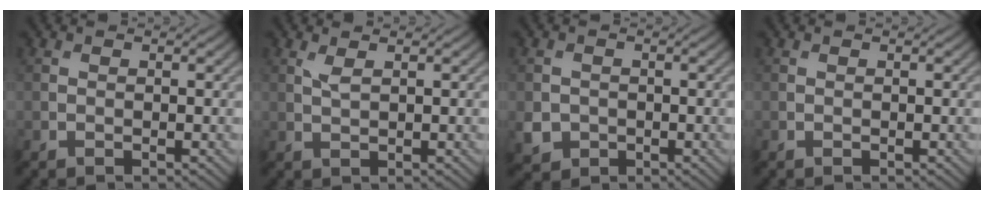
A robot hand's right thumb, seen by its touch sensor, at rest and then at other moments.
{"total": 1.4, "force": [0.8, 0.3, 1.1], "torque": [-0.032, 0.000, 0.020]}
{"total": 3.0, "force": [-1.0, 2.6, 1.0], "torque": [-0.025, -0.011, -0.019]}
{"total": 0.0}